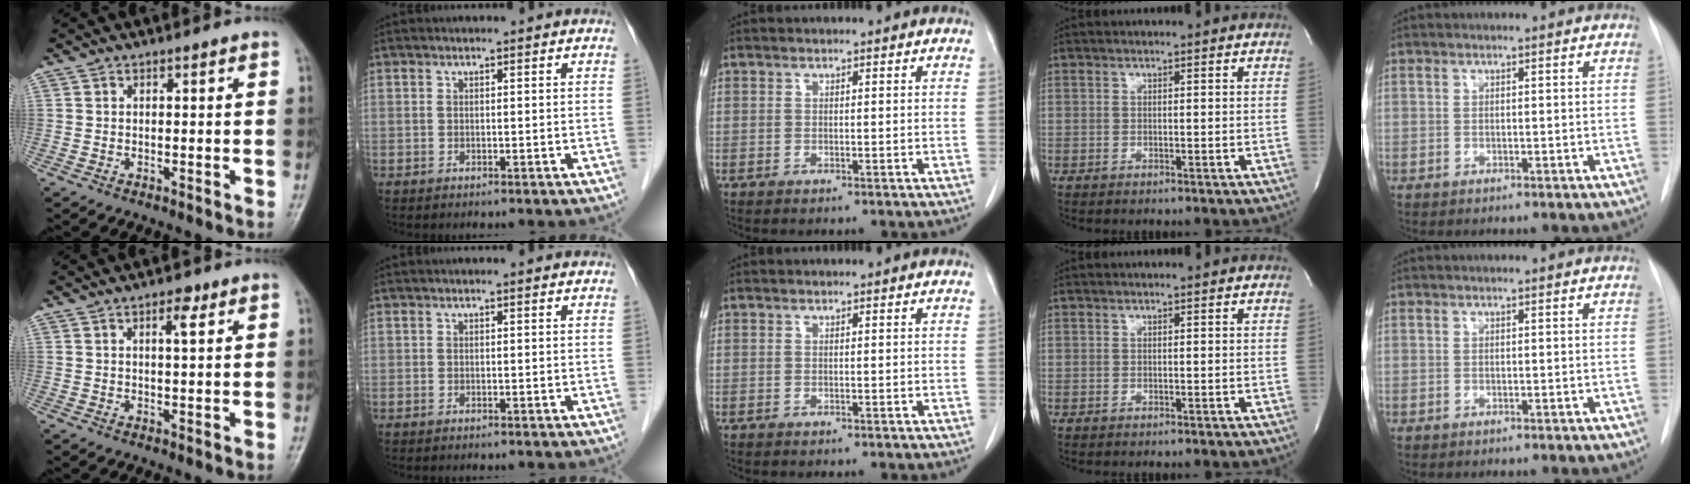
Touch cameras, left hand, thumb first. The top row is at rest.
{"thumb": {"total": 2.9, "force": [1.5, 1.0, 2.3], "torque": [-0.034, -0.006, 0.023]}}